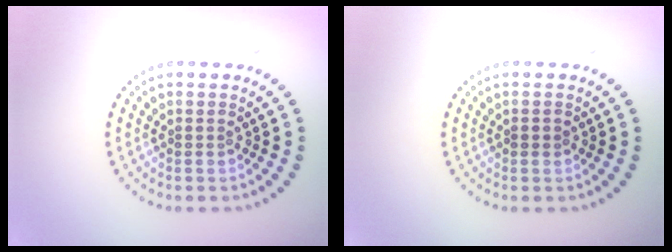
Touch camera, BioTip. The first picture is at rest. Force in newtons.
{"total": 0.8, "press": 0.8, "slide": 0.1}